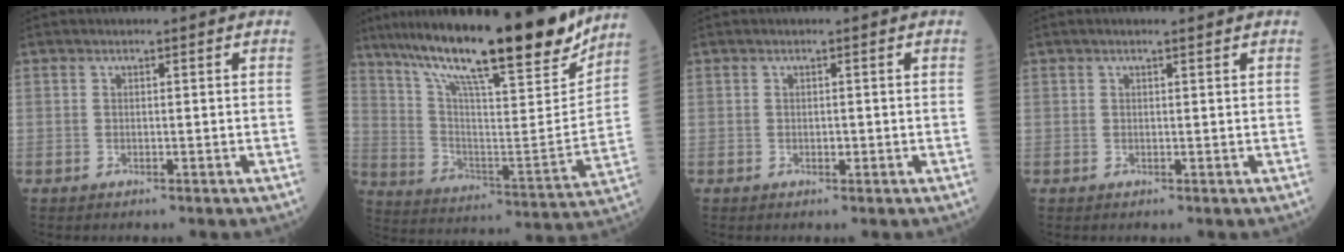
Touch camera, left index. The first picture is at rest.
{"total": 25.1, "force": [20.5, 2.5, 14.3], "torque": [-0.246, -0.029, 0.315]}
{"total": 0.6, "force": [-0.1, 0.4, 0.4], "torque": [-0.006, 0.001, -0.003]}
{"total": 1.3, "force": [1.0, 0.0, 0.8], "torque": [-0.015, 0.007, 0.017]}